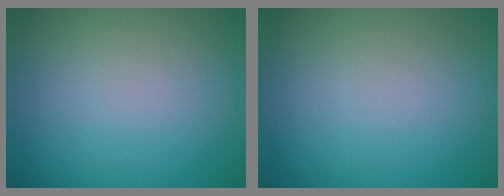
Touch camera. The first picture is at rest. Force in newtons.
{"total": 0.0}